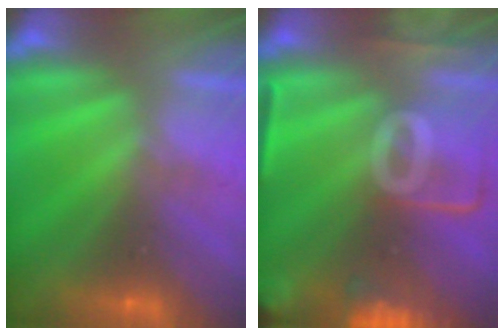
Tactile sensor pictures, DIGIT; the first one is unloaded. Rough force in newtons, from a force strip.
{"total": 8.3}